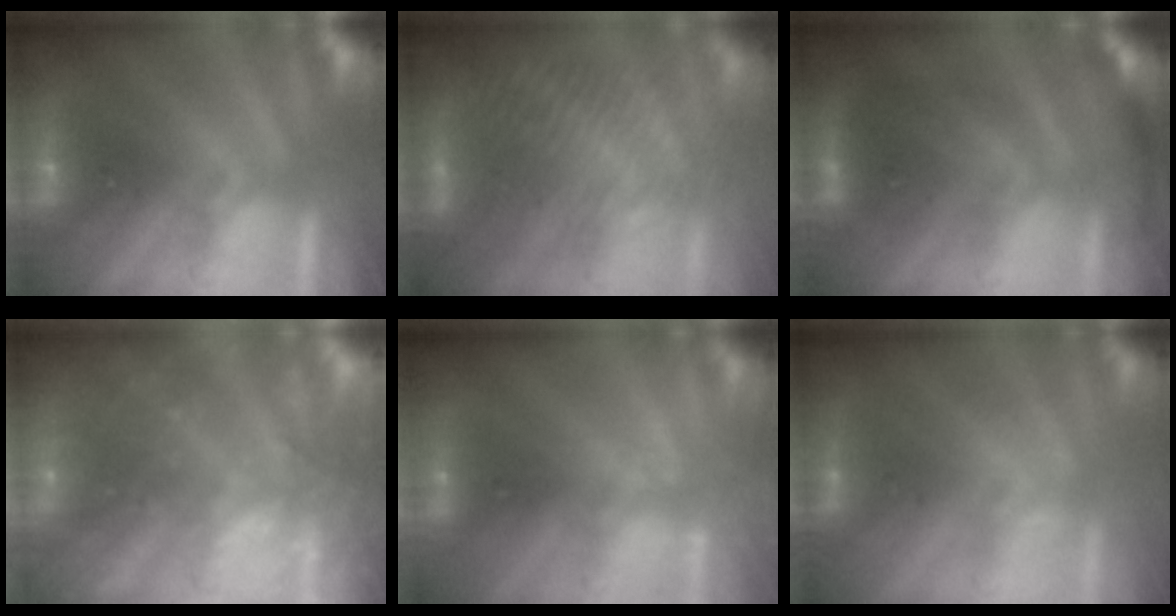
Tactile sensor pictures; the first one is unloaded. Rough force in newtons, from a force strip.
{"total": 3.3}
{"total": 2.5}
{"total": 6.9}
{"total": 2.4}
{"total": 2.4}